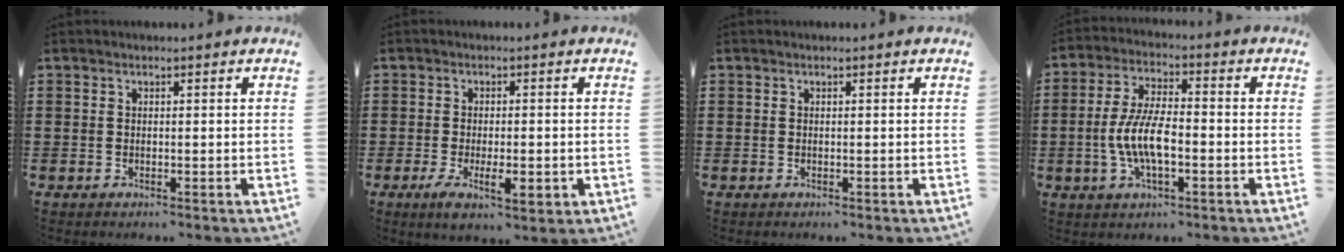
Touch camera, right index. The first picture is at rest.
{"total": 5.4, "force": [-1.7, 2.2, 4.7], "torque": [-0.090, -0.004, -0.030]}
{"total": 0.0}
{"total": 8.4, "force": [-1.7, 3.4, 7.5], "torque": [-0.170, -0.004, -0.038]}